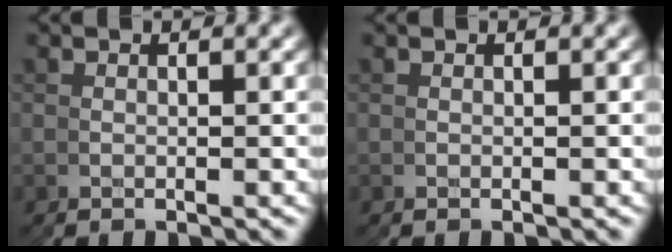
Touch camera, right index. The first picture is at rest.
{"total": 0.0}